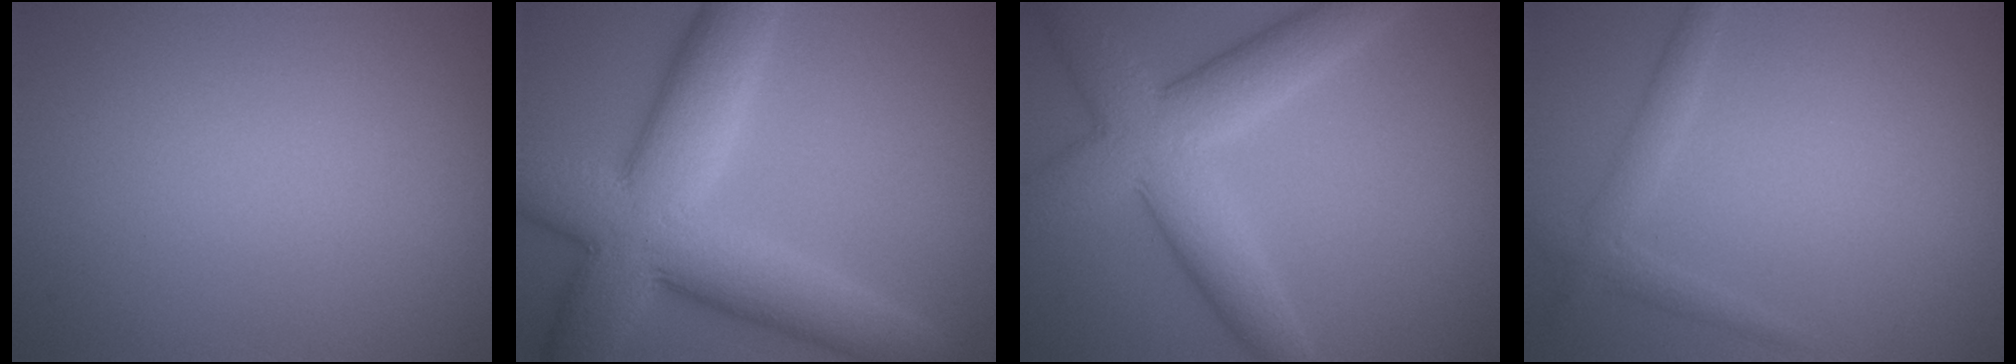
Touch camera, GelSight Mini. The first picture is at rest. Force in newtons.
{"total": 10.9, "press": 10.9, "slide": 0.5}
{"total": 7.3, "press": 7.3, "slide": 0.4}
{"total": 1.8, "press": 1.8, "slide": 0.0}